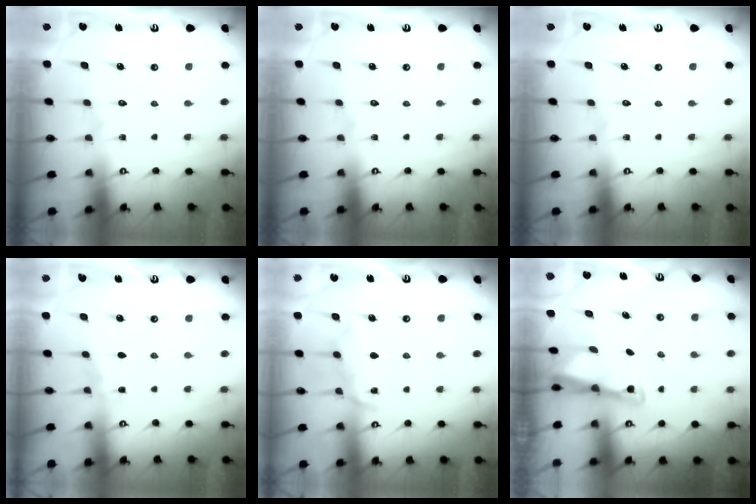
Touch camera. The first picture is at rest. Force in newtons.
{"total": 0.0}
{"total": 0.0}
{"total": 3.1, "press": 3.1, "slide": 0.4}
{"total": 8.1, "press": 8.0, "slide": 0.9}
{"total": 2.9, "press": 2.9, "slide": 0.2}